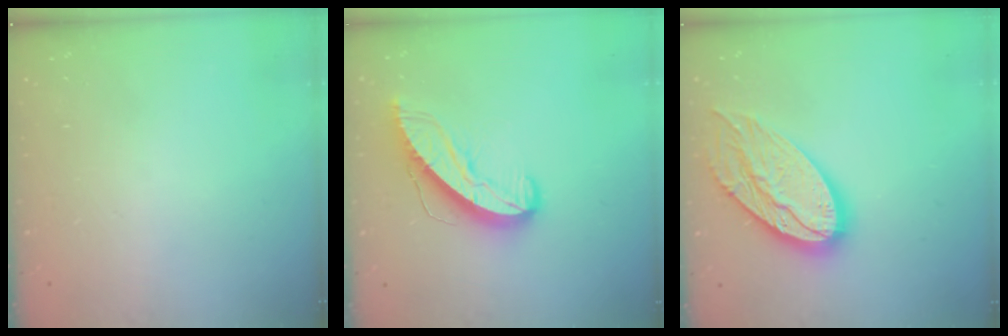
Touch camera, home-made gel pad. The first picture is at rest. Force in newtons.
{"total": 10.6, "press": 10.6, "slide": 0.8}
{"total": 18.7, "press": 18.7, "slide": 1.6}